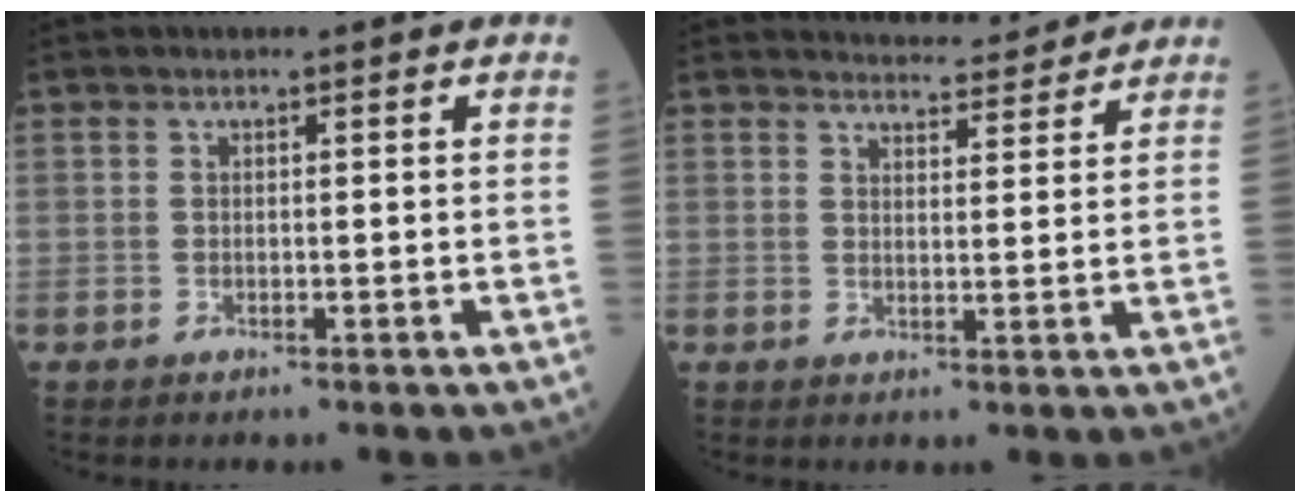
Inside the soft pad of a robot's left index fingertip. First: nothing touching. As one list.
[{"total": 6.4, "force": [6.3, 0.9, 0.5], "torque": [-0.009, 0.002, 0.077]}]